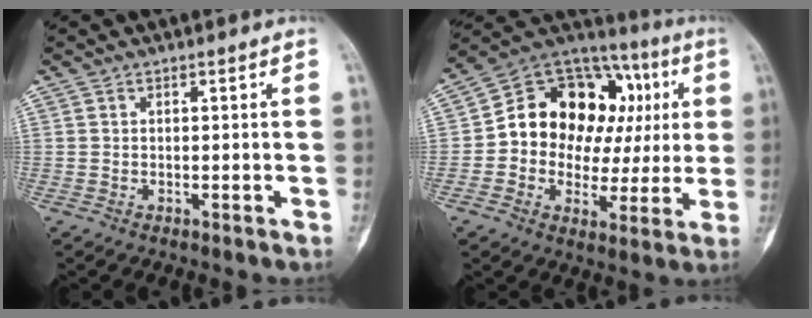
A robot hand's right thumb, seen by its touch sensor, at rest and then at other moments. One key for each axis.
{"total": 22.8, "fx": 3.2, "fy": 16.4, "fz": 15.5, "tx": -0.176, "ty": 0.049, "tz": 0.054}